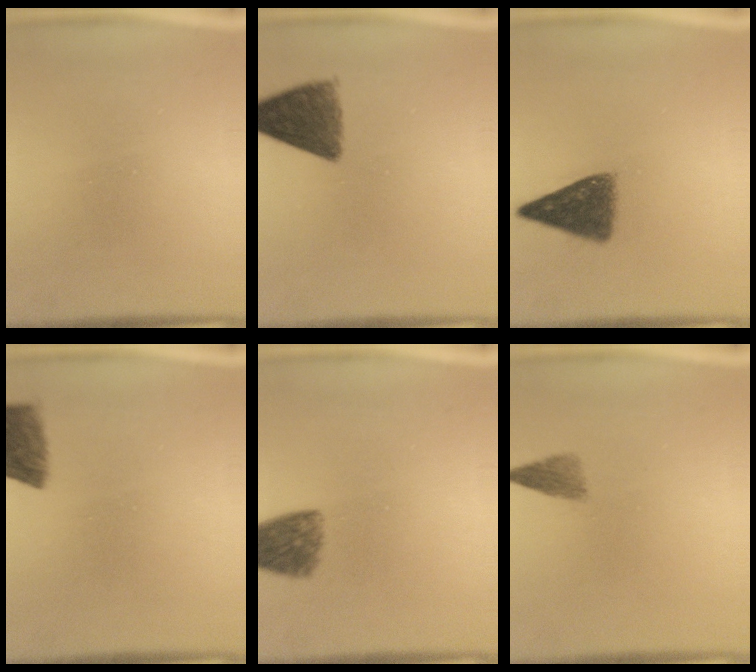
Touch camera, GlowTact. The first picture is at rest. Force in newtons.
{"total": 8.8}
{"total": 7.5}
{"total": 8.0}
{"total": 6.2}
{"total": 2.2}